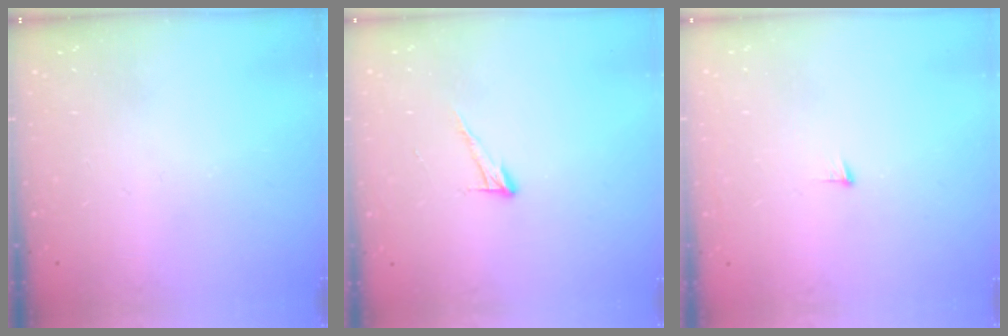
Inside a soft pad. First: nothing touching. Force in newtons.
{"total": 6.6, "press": 6.6, "slide": 0.3}
{"total": 3.6, "press": 3.6, "slide": 0.3}